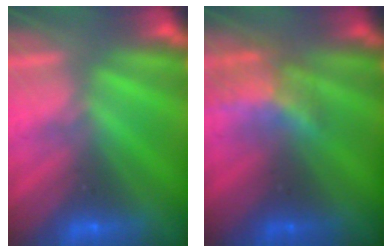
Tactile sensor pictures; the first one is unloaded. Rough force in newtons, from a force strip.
{"total": 2.3}